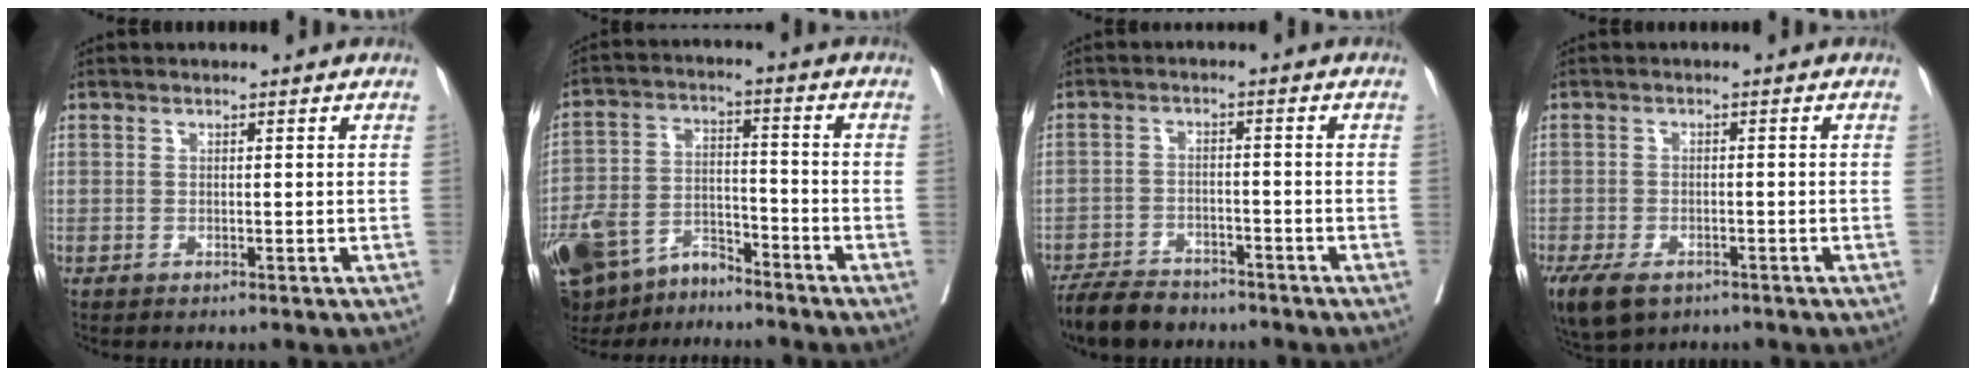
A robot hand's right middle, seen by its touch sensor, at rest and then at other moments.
{"total": 13.6, "force": [-10.9, 4.9, 6.6], "torque": [-0.122, -0.001, -0.189]}
{"total": 7.1, "force": [-6.3, 2.4, 2.1], "torque": [-0.036, -0.013, -0.108]}
{"total": 8.0, "force": [-5.2, 4.2, 4.5], "torque": [-0.093, -0.012, -0.081]}